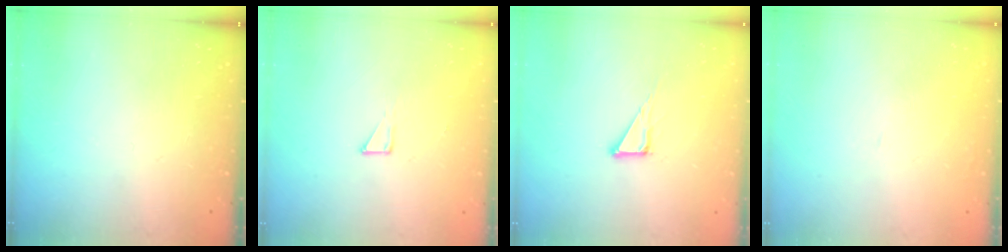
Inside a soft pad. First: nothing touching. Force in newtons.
{"total": 3.3, "press": 3.3, "slide": 0.3}
{"total": 5.0, "press": 5.0, "slide": 0.1}
{"total": 0.9, "press": 0.9, "slide": 0.1}